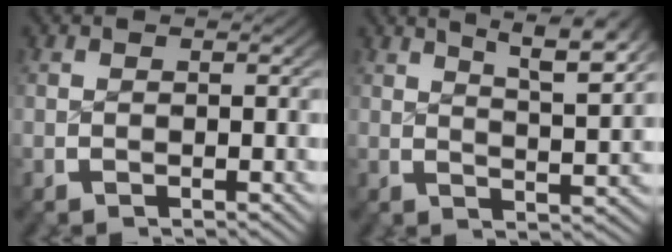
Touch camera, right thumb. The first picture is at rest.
{"total": 7.3, "force": [4.2, 2.9, 5.2], "torque": [-0.065, 0.008, 0.061]}